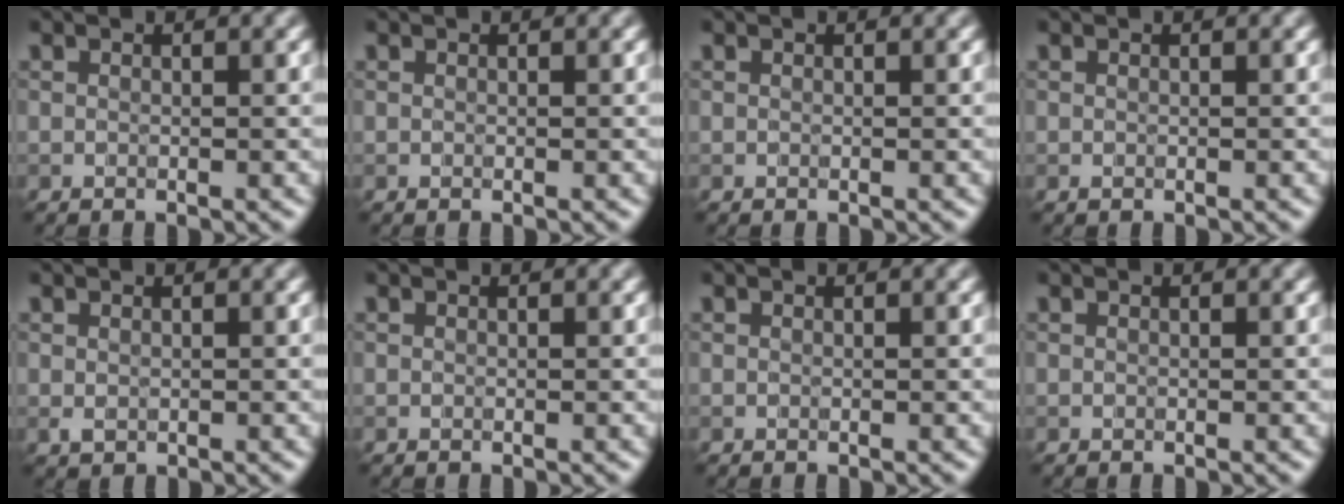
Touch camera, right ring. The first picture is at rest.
{"total": 0.0}
{"total": 0.0}
{"total": 0.0}
{"total": 0.7, "force": [0.1, 0.5, 0.4], "torque": [-0.008, -0.001, 0.004]}
{"total": 0.0}
{"total": 0.0}
{"total": 0.0}